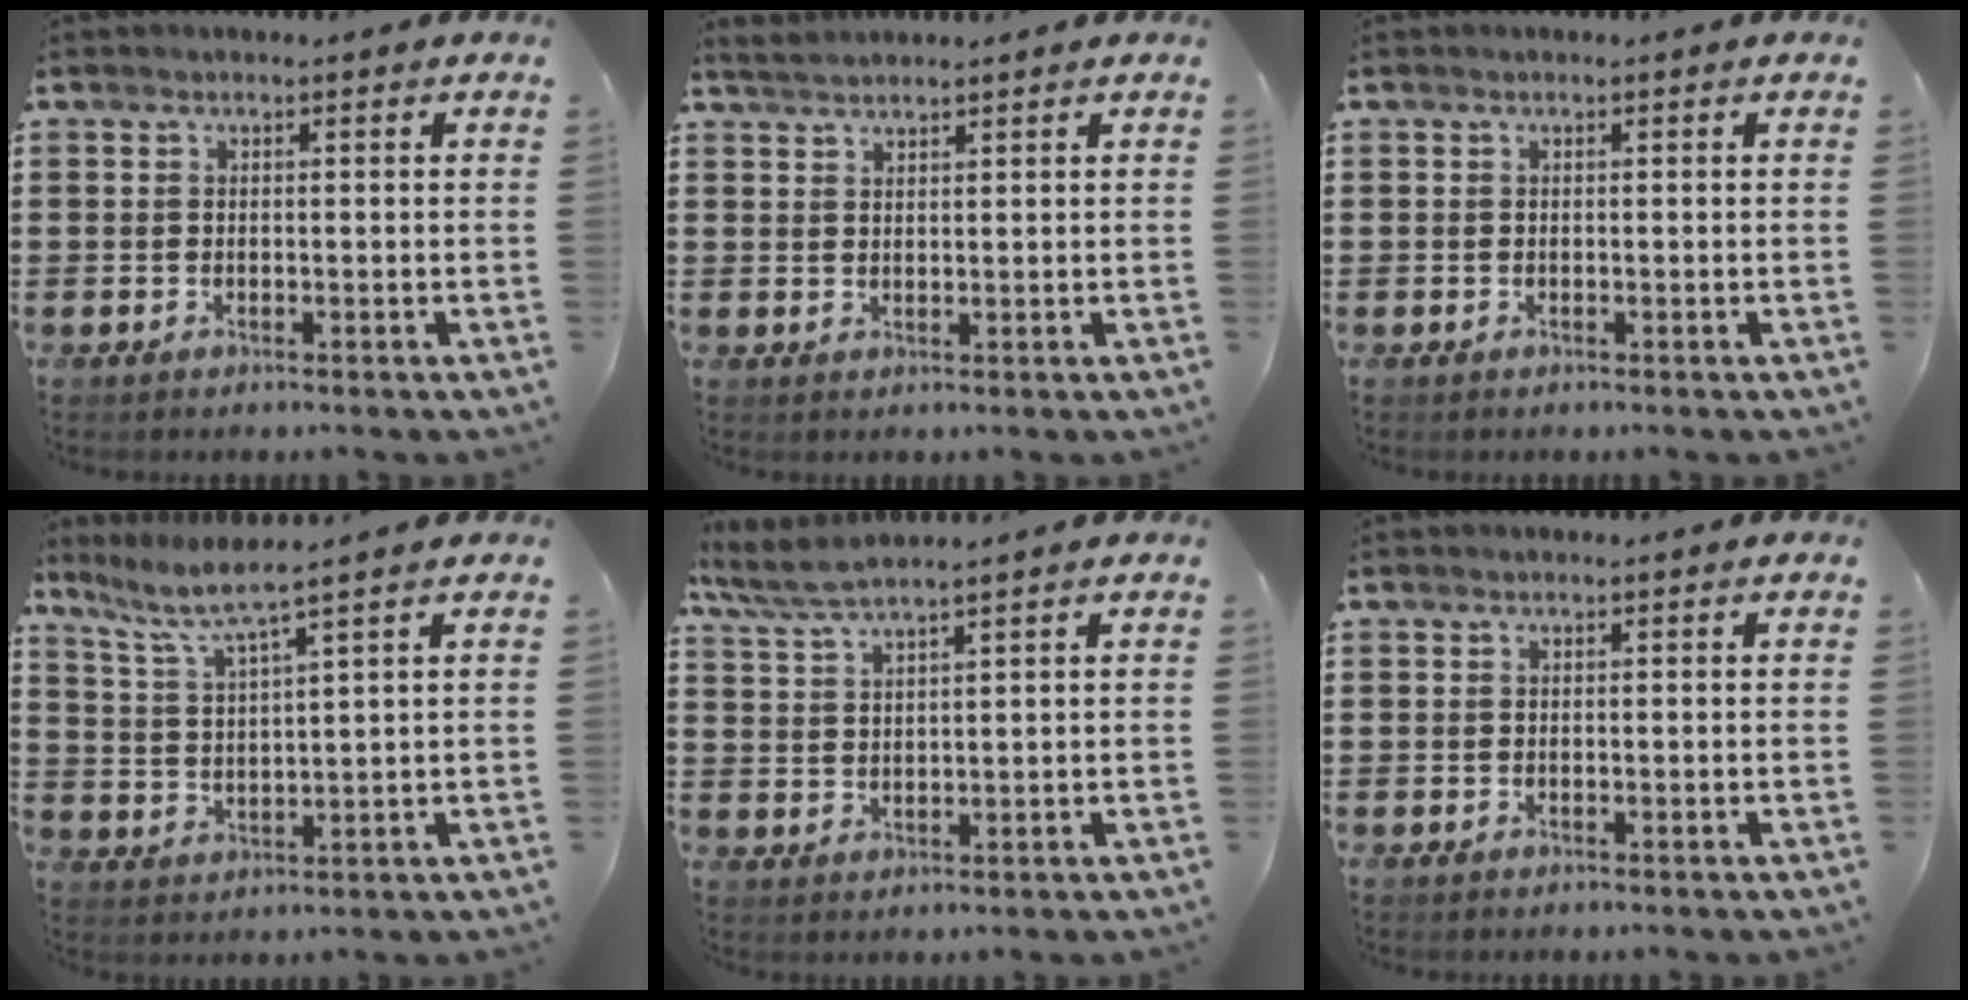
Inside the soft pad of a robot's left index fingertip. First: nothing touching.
{"total": 1.9, "force": [1.8, 0.2, 0.4], "torque": [-0.012, 0.004, 0.036]}
{"total": 0.0}
{"total": 4.7, "force": [3.6, -0.4, 3.0], "torque": [-0.074, -0.020, 0.057]}
{"total": 4.0, "force": [3.4, 0.1, 2.2], "torque": [-0.052, -0.008, 0.060]}
{"total": 0.0}